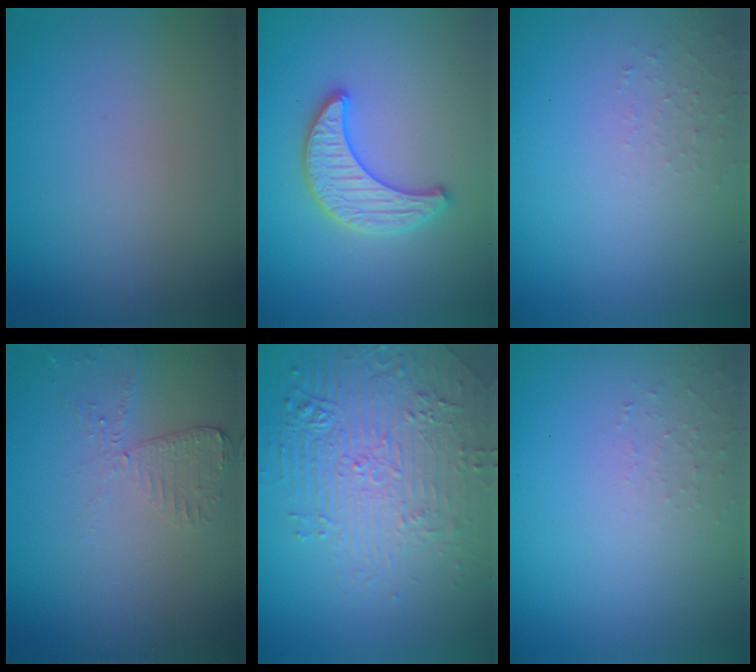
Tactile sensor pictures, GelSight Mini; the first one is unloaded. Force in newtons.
{"total": 3.3, "press": 3.2, "slide": 0.3}
{"total": 1.1, "press": 1.0, "slide": 0.2}
{"total": 2.0, "press": 2.0, "slide": 0.3}
{"total": 4.5, "press": 4.2, "slide": 1.7}
{"total": 1.1, "press": 1.0, "slide": 0.2}